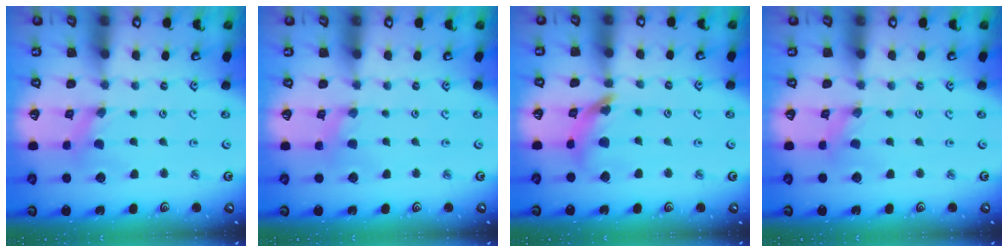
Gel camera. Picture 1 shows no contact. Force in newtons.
{"total": 1.4, "press": 1.4, "slide": 0.3}
{"total": 11.1, "press": 11.0, "slide": 1.4}
{"total": 0.0}